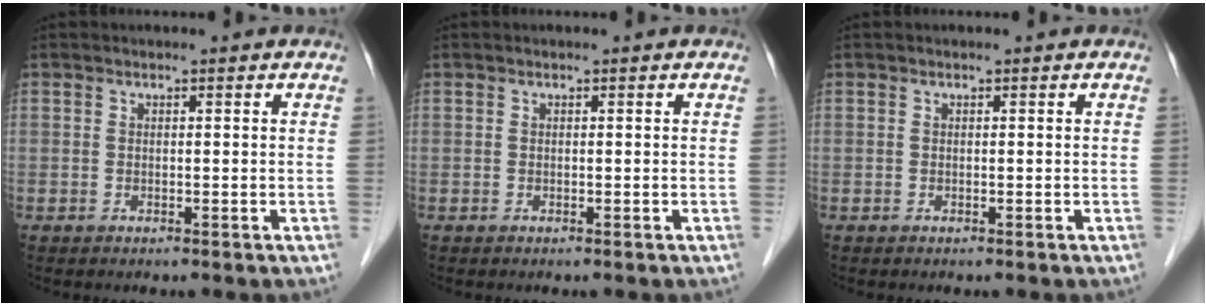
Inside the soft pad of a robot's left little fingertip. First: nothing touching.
{"total": 0.0}
{"total": 0.0}